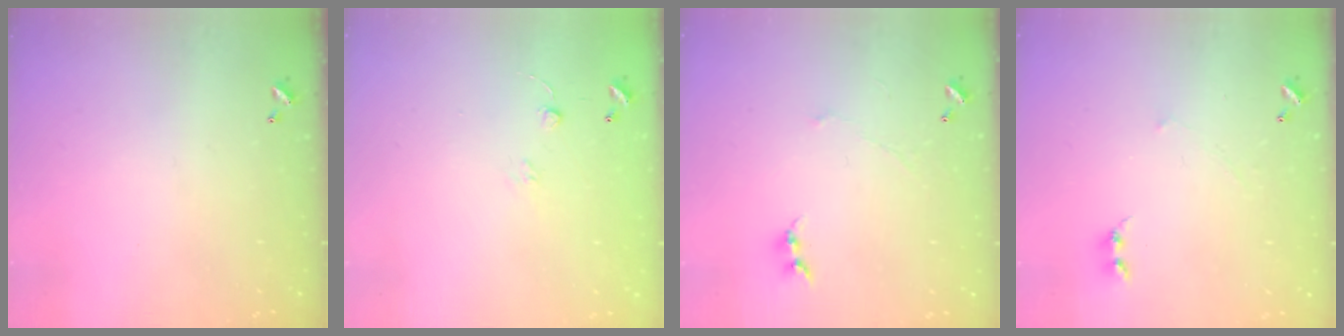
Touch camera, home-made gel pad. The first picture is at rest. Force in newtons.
{"total": 6.2, "press": 6.2, "slide": 0.6}
{"total": 0.0}
{"total": 1.7, "press": 1.6, "slide": 0.4}